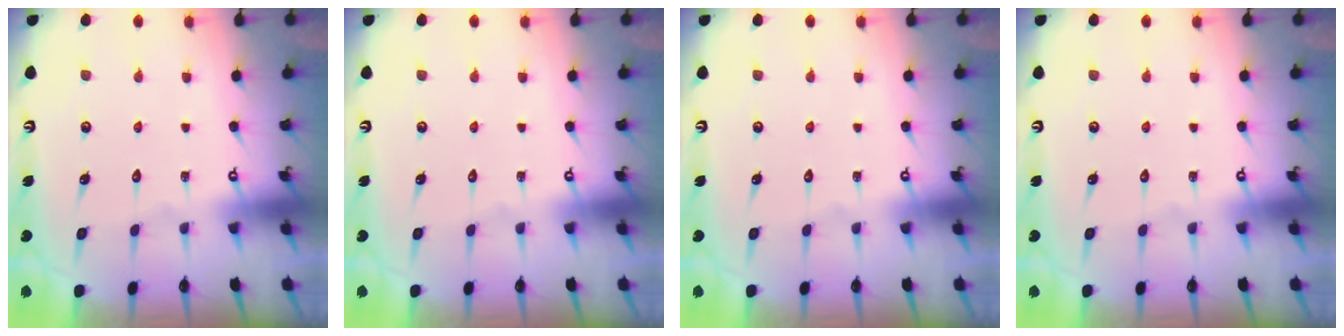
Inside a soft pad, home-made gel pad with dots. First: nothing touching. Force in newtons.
{"total": 0.0}
{"total": 0.0}
{"total": 0.0}